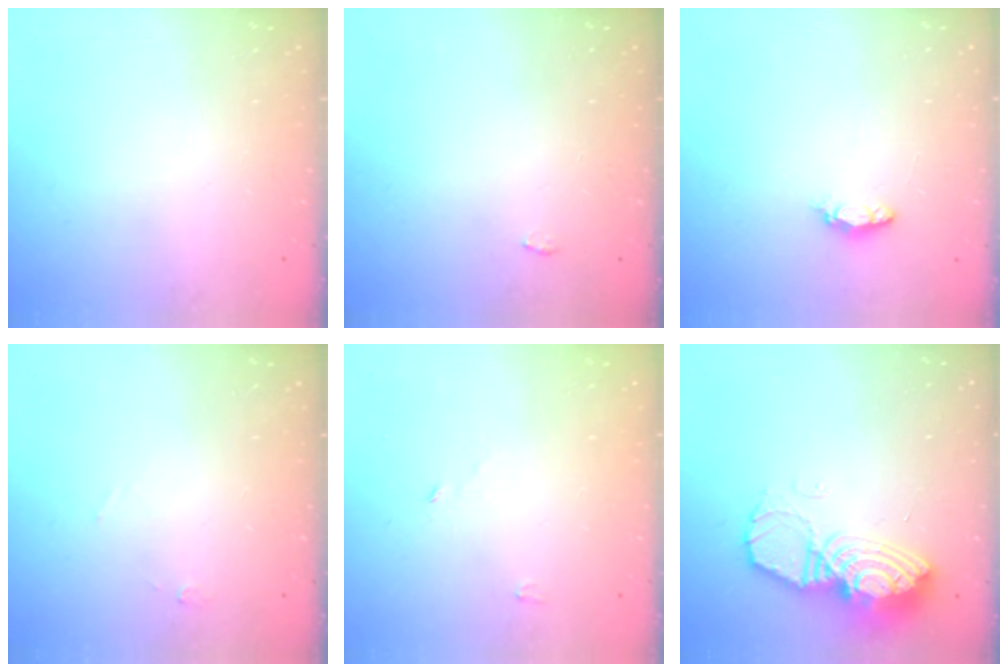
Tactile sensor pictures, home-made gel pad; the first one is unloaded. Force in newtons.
{"total": 2.2, "press": 2.1, "slide": 0.3}
{"total": 3.7, "press": 3.6, "slide": 0.8}
{"total": 9.1, "press": 4.0, "slide": 8.2}
{"total": 2.7, "press": 2.7, "slide": 0.3}
{"total": 12.9, "press": 12.9, "slide": 1.1}